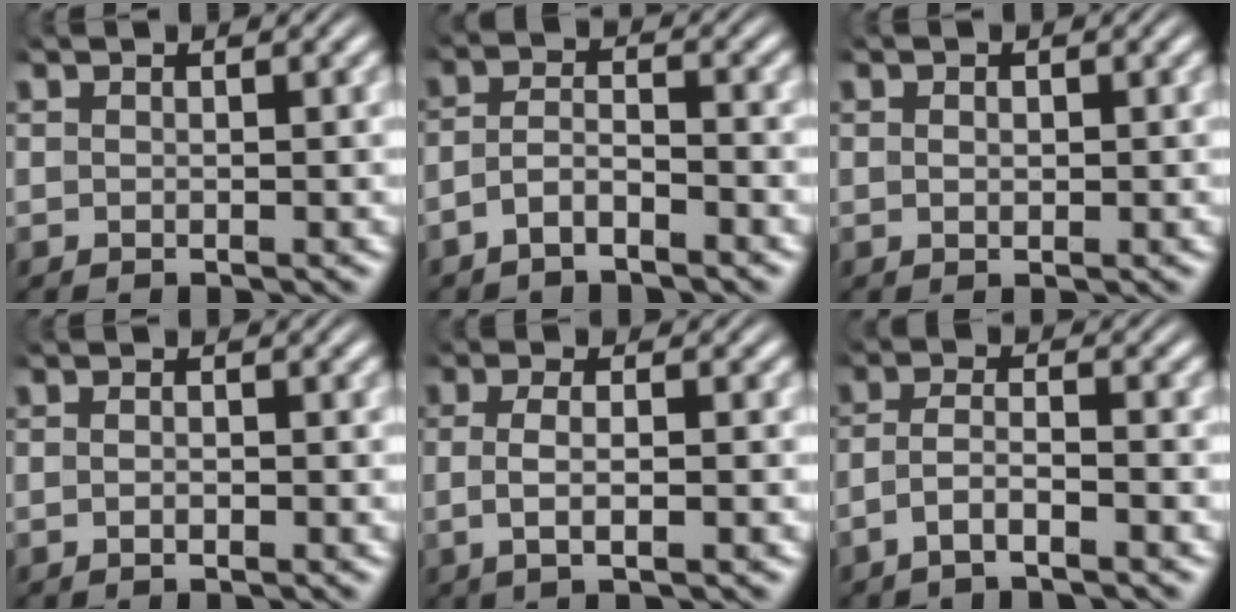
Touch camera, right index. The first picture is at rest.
{"total": 3.5, "force": [-2.5, 1.7, 1.7], "torque": [-0.035, -0.011, -0.044]}
{"total": 0.7, "force": [-0.1, 0.2, 0.7], "torque": [-0.011, -0.008, 0.004]}
{"total": 0.9, "force": [-0.7, 0.1, 0.6], "torque": [-0.014, -0.004, -0.012]}
{"total": 3.5, "force": [-0.4, 1.1, 3.3], "torque": [-0.065, -0.004, -0.004]}
{"total": 3.4, "force": [-2.2, 1.3, 2.3], "torque": [-0.046, -0.012, -0.037]}